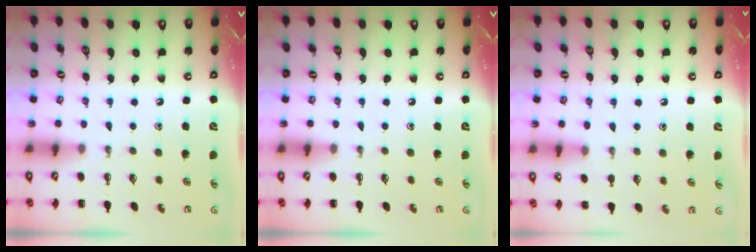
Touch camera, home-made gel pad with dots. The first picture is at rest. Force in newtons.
{"total": 0.0}
{"total": 6.5, "press": 6.2, "slide": 1.9}